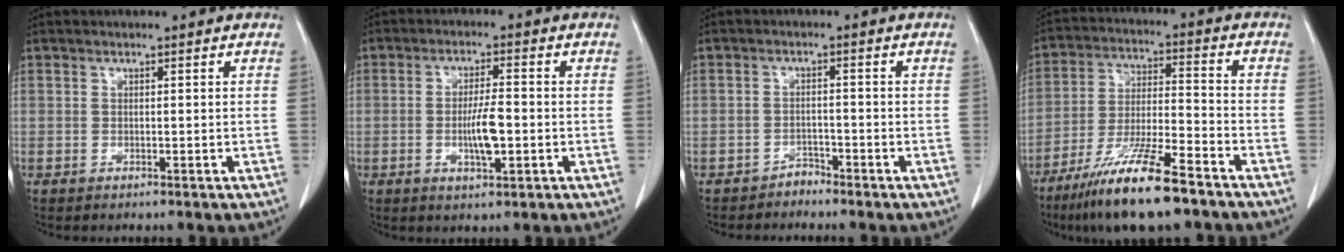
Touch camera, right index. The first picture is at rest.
{"total": 5.6, "force": [-1.1, 1.1, 5.4], "torque": [-0.101, -0.004, -0.017]}
{"total": 1.8, "force": [-1.7, 0.6, -0.1], "torque": [0.004, 0.001, -0.028]}
{"total": 14.6, "force": [-10.2, 1.4, 10.3], "torque": [-0.204, -0.034, -0.186]}